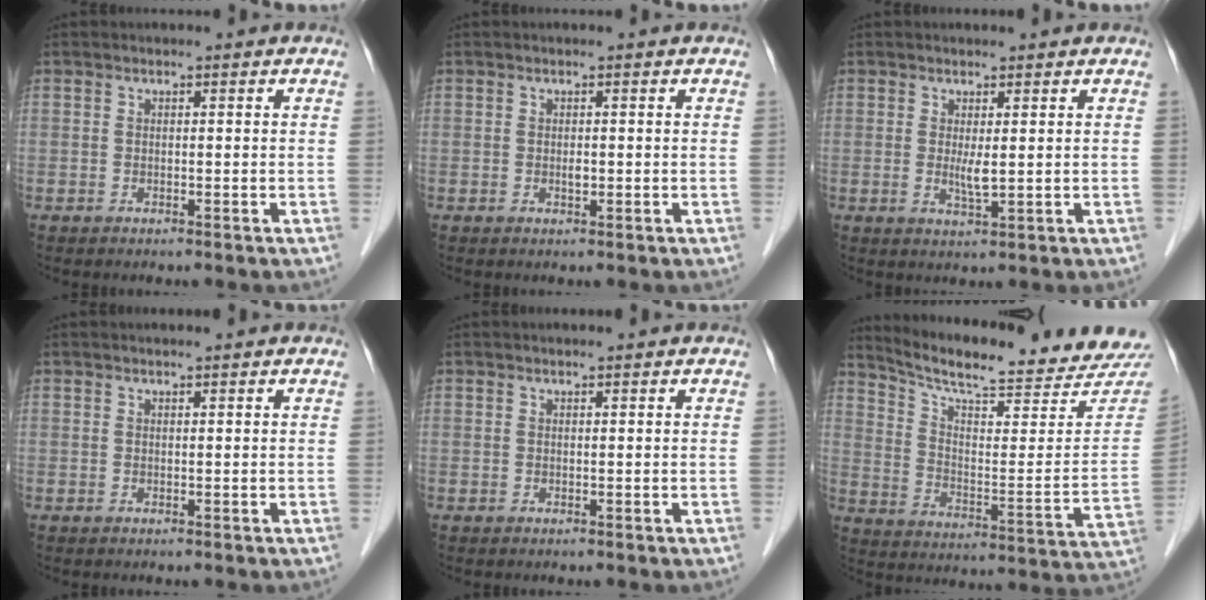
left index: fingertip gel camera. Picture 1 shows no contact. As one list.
[{"total": 0.7, "force": [0.0, 0.3, 0.6], "torque": [-0.012, 0.000, 0.000]}, {"total": 2.2, "force": [0.4, 0.2, 2.2], "torque": [-0.045, -0.007, 0.012]}, {"total": 1.8, "force": [1.6, -0.1, 0.8], "torque": [-0.007, 0.017, 0.025]}, {"total": 1.2, "force": [1.1, -0.1, 0.6], "torque": [-0.005, 0.013, 0.020]}, {"total": 23.6, "force": [22.3, 2.6, 7.4], "torque": [-0.117, -0.078, 0.296]}]